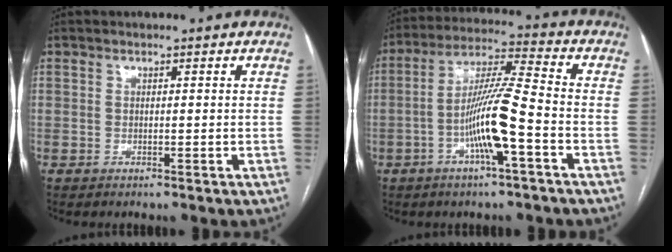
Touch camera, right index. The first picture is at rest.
{"total": 11.2, "force": [-3.7, 0.3, 10.6], "torque": [-0.203, 0.009, -0.070]}